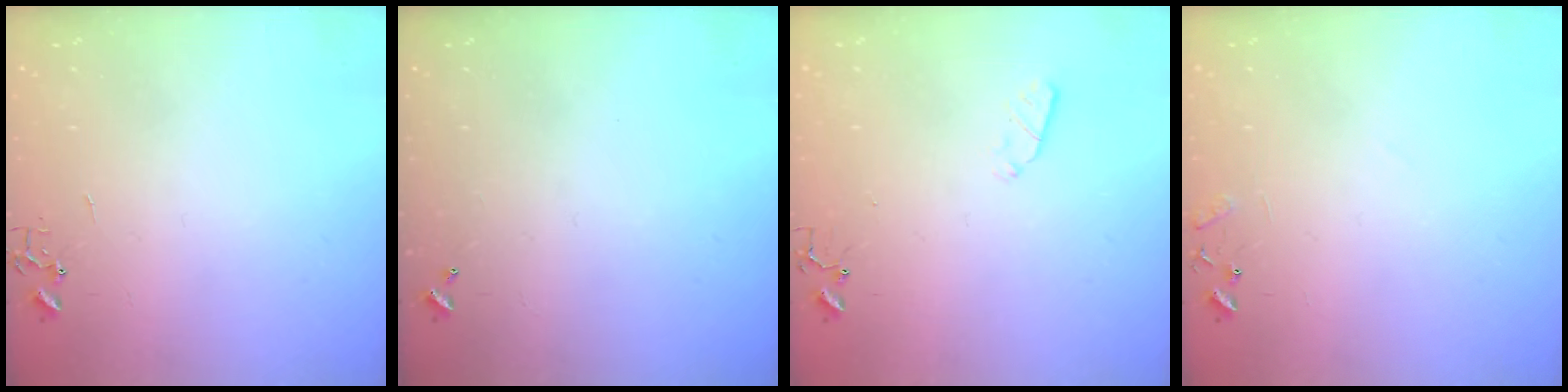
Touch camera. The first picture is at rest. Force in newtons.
{"total": 0.0}
{"total": 3.2, "press": 3.1, "slide": 0.5}
{"total": 8.3, "press": 8.3, "slide": 0.6}